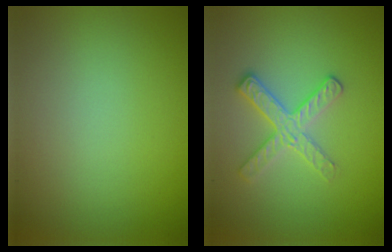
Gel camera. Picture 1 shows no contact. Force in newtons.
{"total": 2.7, "press": 2.6, "slide": 0.9}